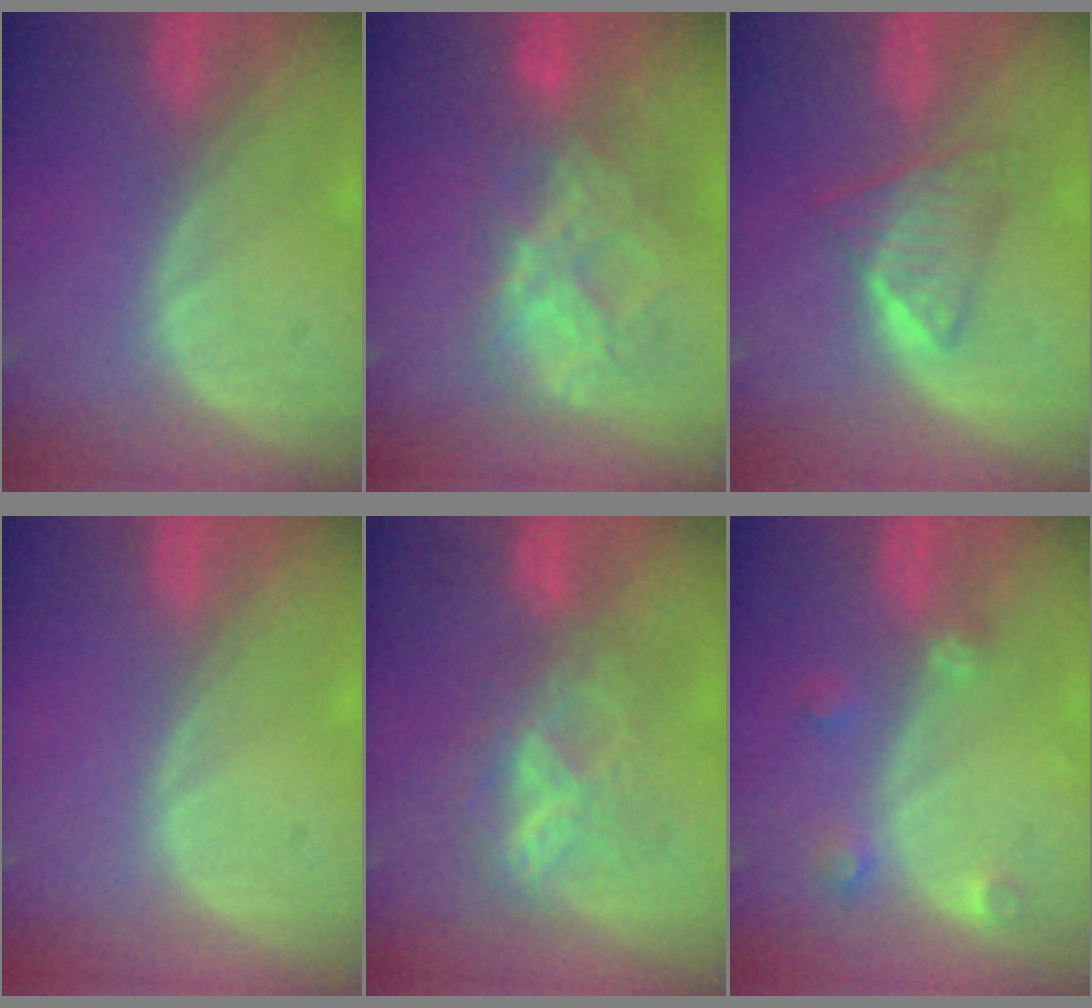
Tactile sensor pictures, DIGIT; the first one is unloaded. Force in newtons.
{"total": 8.8, "press": 7.6, "slide": 4.4}
{"total": 6.0, "press": 5.1, "slide": 3.1}
{"total": 0.0}
{"total": 6.3, "press": 5.8, "slide": 2.6}
{"total": 3.2, "press": 2.9, "slide": 1.2}